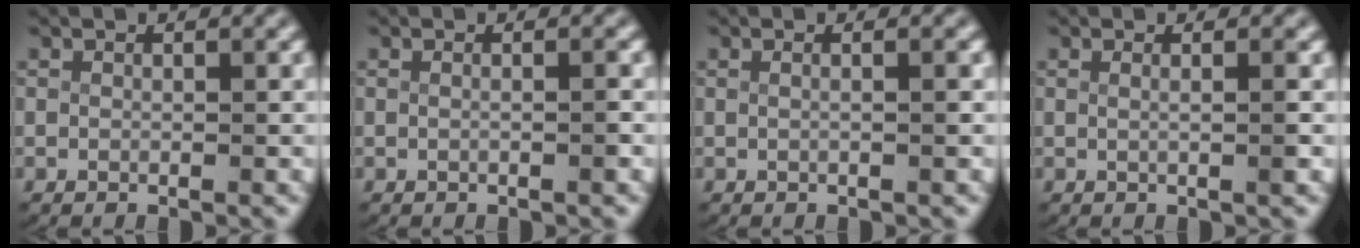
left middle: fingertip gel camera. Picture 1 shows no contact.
{"total": 0.9, "force": [-0.3, -0.3, 0.8], "torque": [-0.013, -0.001, -0.005]}
{"total": 1.2, "force": [-0.1, -0.3, 1.2], "torque": [-0.021, -0.001, -0.002]}
{"total": 1.5, "force": [0.1, -0.1, 1.5], "torque": [-0.025, -0.001, 0.000]}